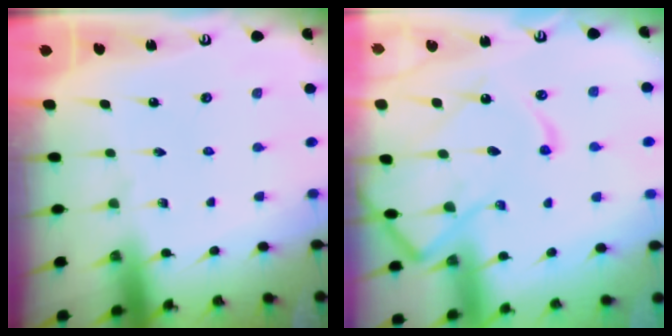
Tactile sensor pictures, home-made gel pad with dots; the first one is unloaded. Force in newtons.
{"total": 12.5, "press": 12.5, "slide": 0.8}